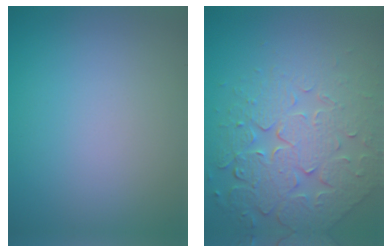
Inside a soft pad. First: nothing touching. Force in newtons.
{"total": 8.0, "press": 5.8, "slide": 5.4}